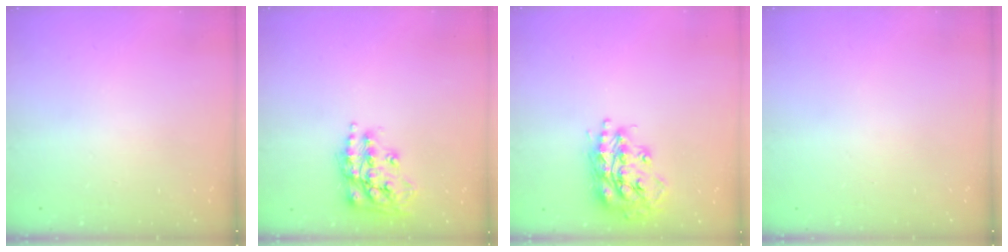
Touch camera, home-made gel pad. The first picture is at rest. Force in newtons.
{"total": 14.8, "press": 14.7, "slide": 1.5}
{"total": 17.4, "press": 17.4, "slide": 1.1}
{"total": 0.0}